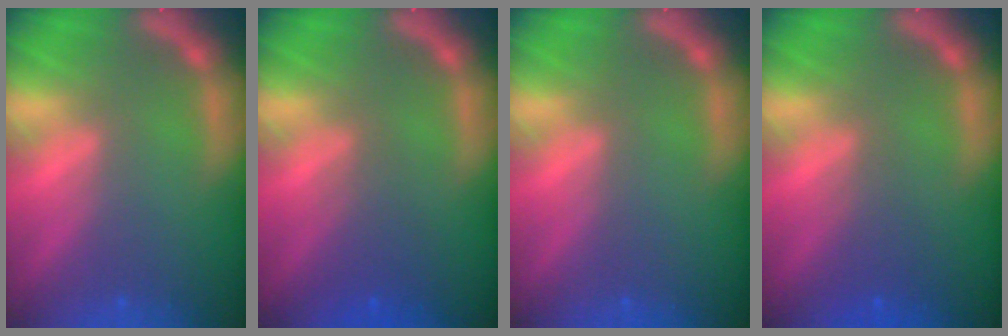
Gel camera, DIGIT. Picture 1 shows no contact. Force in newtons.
{"total": 2.5}
{"total": 0.0}
{"total": 2.0}